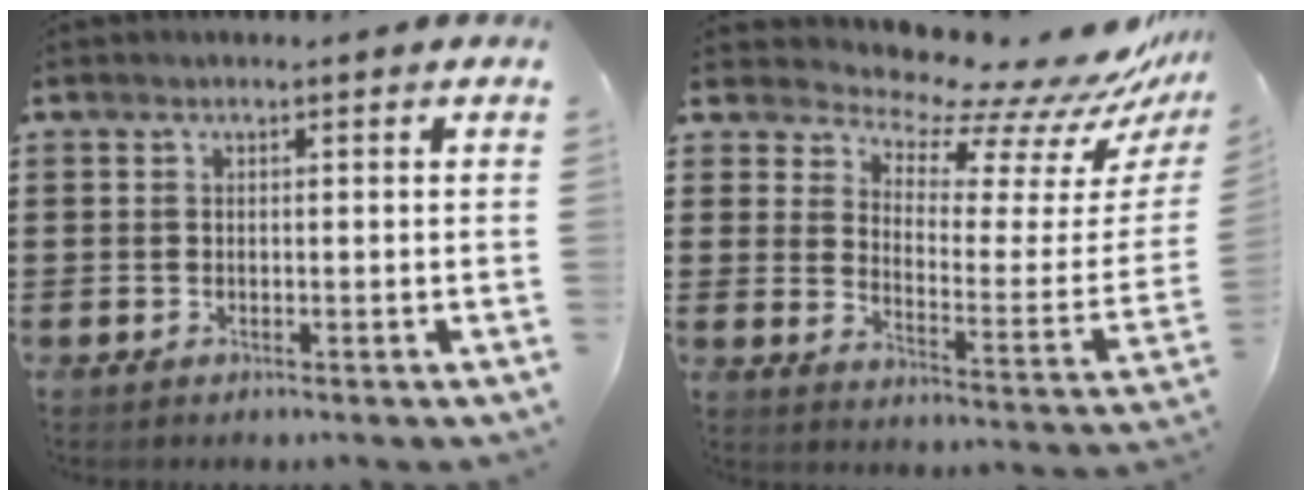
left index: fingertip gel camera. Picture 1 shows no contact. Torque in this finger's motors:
{"motor_torque": [2.14, 0.00, 0.30, -0.01]}